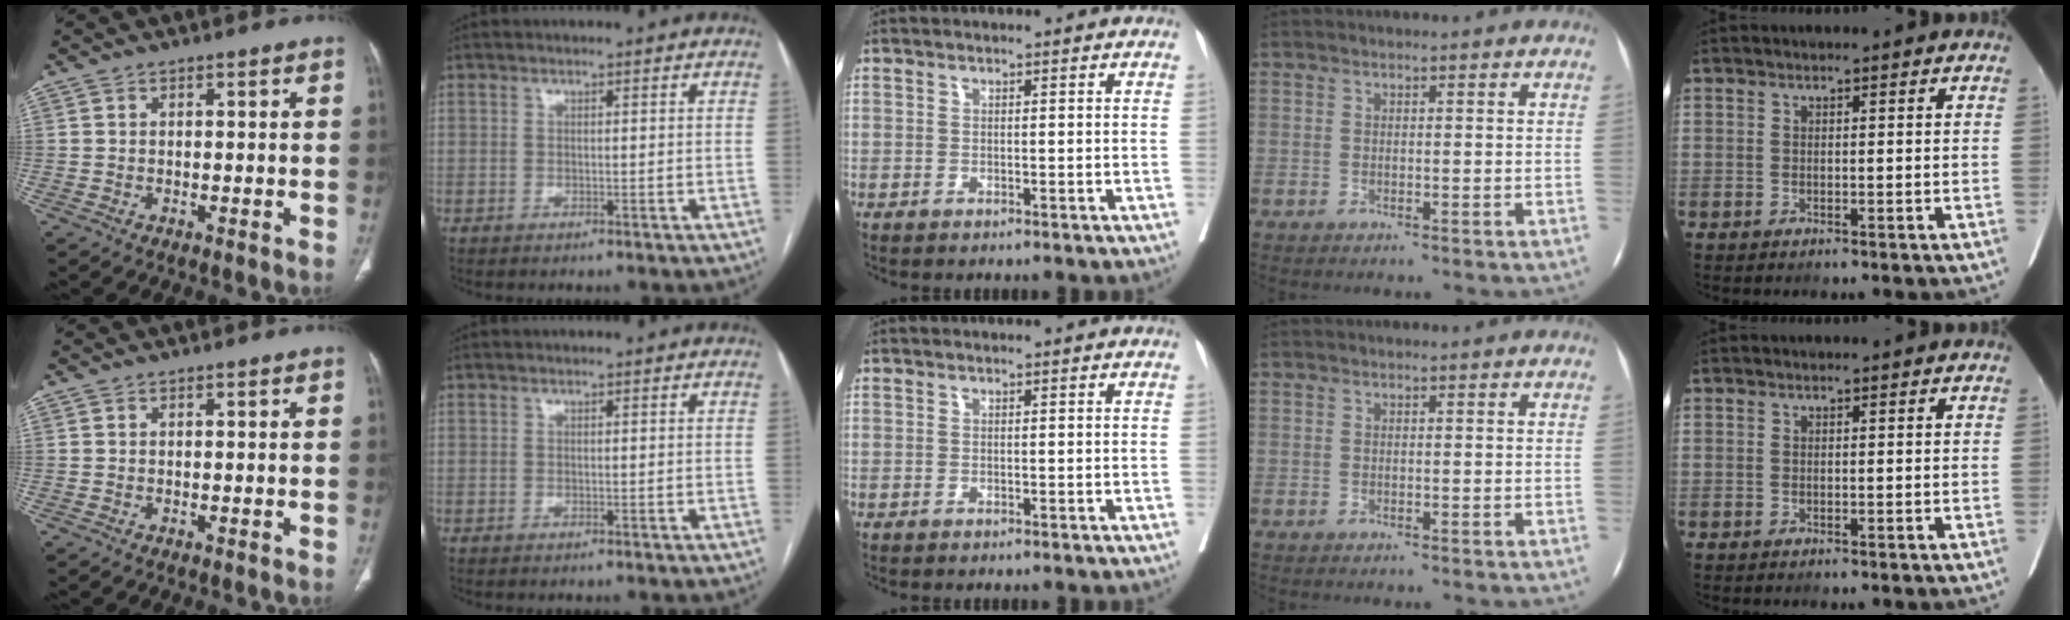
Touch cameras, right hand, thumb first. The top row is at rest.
{}